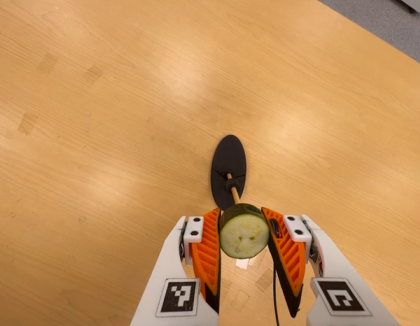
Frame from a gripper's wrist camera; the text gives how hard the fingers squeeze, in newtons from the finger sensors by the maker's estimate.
{"total": 10.8, "left": 9.8, "right": 11.9}